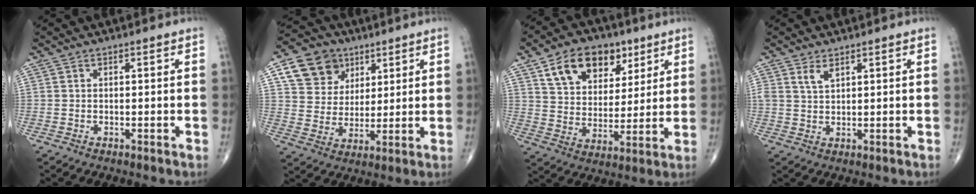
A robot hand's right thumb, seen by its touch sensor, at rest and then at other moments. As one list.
[{"total": 12.4, "force": [5.9, 9.9, 4.5], "torque": [-0.049, -0.013, 0.108]}, {"total": 15.3, "force": [7.8, 10.2, 8.4], "torque": [-0.102, -0.022, 0.138]}, {"total": 2.4, "force": [1.6, 1.0, 1.5], "torque": [-0.026, -0.008, 0.037]}]